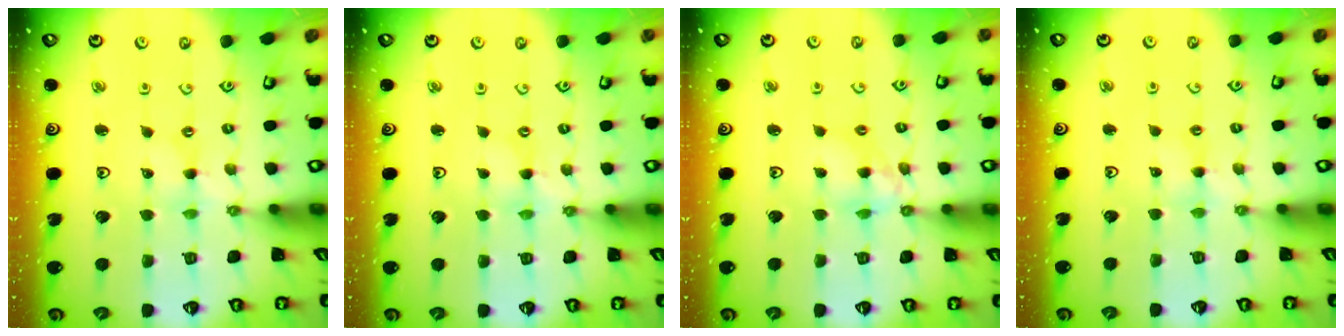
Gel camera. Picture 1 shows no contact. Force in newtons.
{"total": 1.2, "press": 1.1, "slide": 0.2}
{"total": 7.8, "press": 7.7, "slide": 0.7}
{"total": 2.2, "press": 2.1, "slide": 0.4}